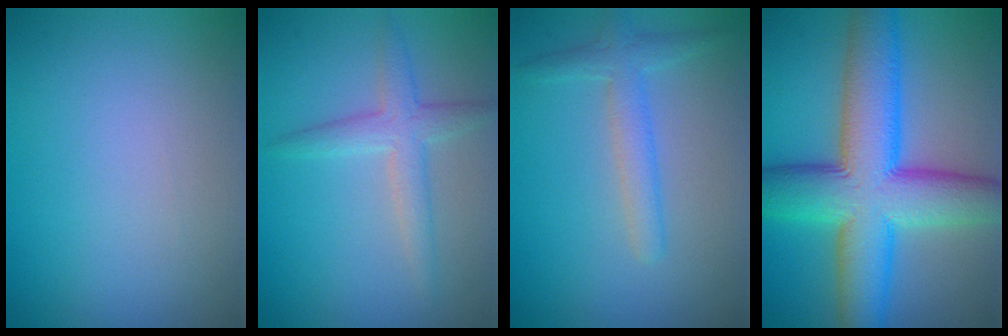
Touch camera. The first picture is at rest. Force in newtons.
{"total": 2.8, "press": 2.8, "slide": 0.0}
{"total": 2.5, "press": 2.5, "slide": 0.1}
{"total": 11.6, "press": 11.6, "slide": 0.3}